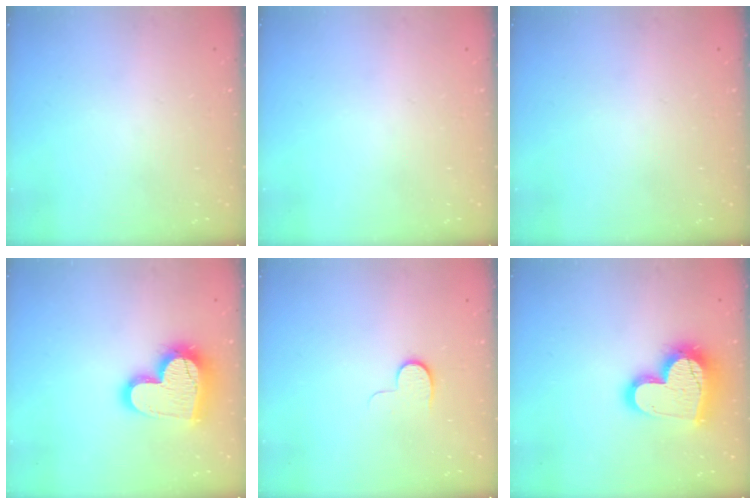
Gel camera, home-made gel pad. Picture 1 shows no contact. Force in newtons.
{"total": 0.0}
{"total": 0.0}
{"total": 18.4, "press": 18.4, "slide": 1.4}
{"total": 5.3, "press": 5.3, "slide": 0.5}
{"total": 19.6, "press": 19.6, "slide": 1.8}